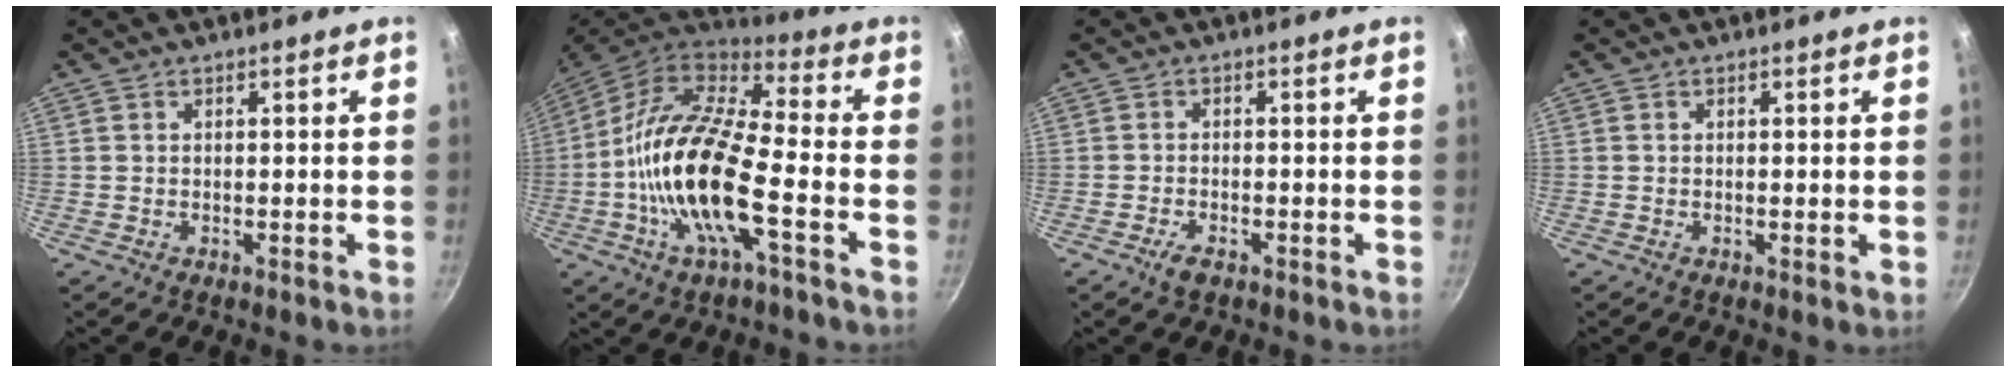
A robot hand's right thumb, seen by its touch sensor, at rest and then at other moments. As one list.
[{"total": 19.2, "force": [-4.6, 6.6, 17.5], "torque": [-0.332, 0.038, -0.107]}, {"total": 2.6, "force": [-1.7, 1.0, 1.8], "torque": [-0.040, 0.012, -0.033]}, {"total": 0.5, "force": [0.0, 0.1, 0.5], "torque": [-0.008, -0.002, -0.001]}]